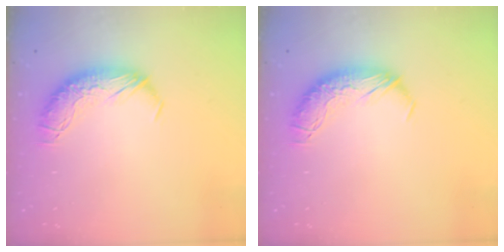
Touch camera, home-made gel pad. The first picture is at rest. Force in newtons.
{"total": 0.0}